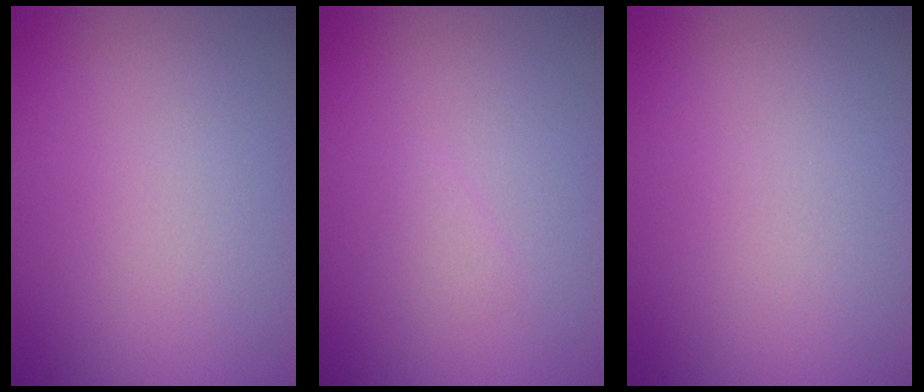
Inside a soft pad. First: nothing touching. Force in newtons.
{"total": 0.6, "press": 0.6, "slide": 0.1}
{"total": 0.0}